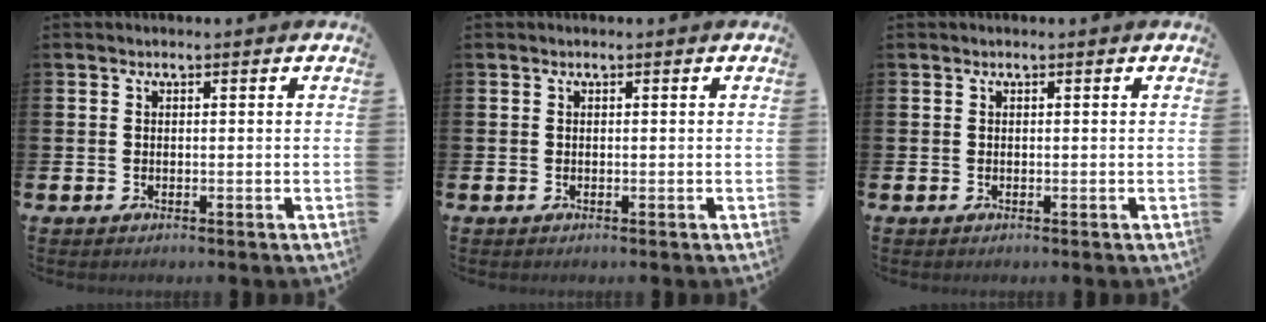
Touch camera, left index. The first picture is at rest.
{"total": 0.0}
{"total": 0.0}